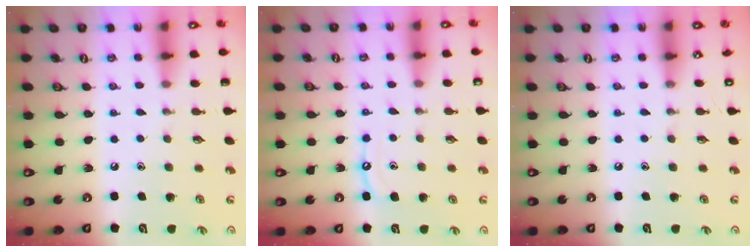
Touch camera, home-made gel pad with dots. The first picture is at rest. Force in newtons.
{"total": 6.0, "press": 6.0, "slide": 0.6}
{"total": 0.0}